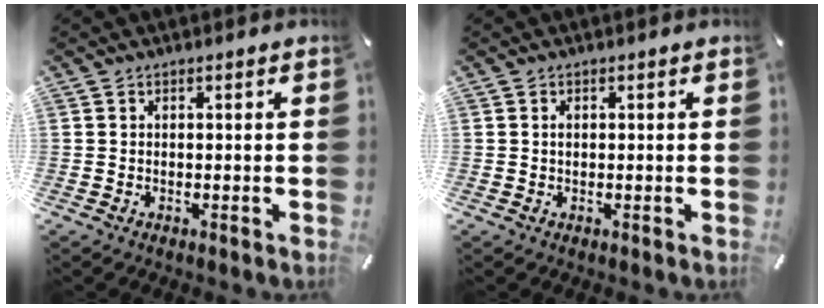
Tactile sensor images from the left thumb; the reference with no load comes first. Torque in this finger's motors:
{"motor_torque": [0.04, -0.05, 0.06, -0.12, 0.00]}